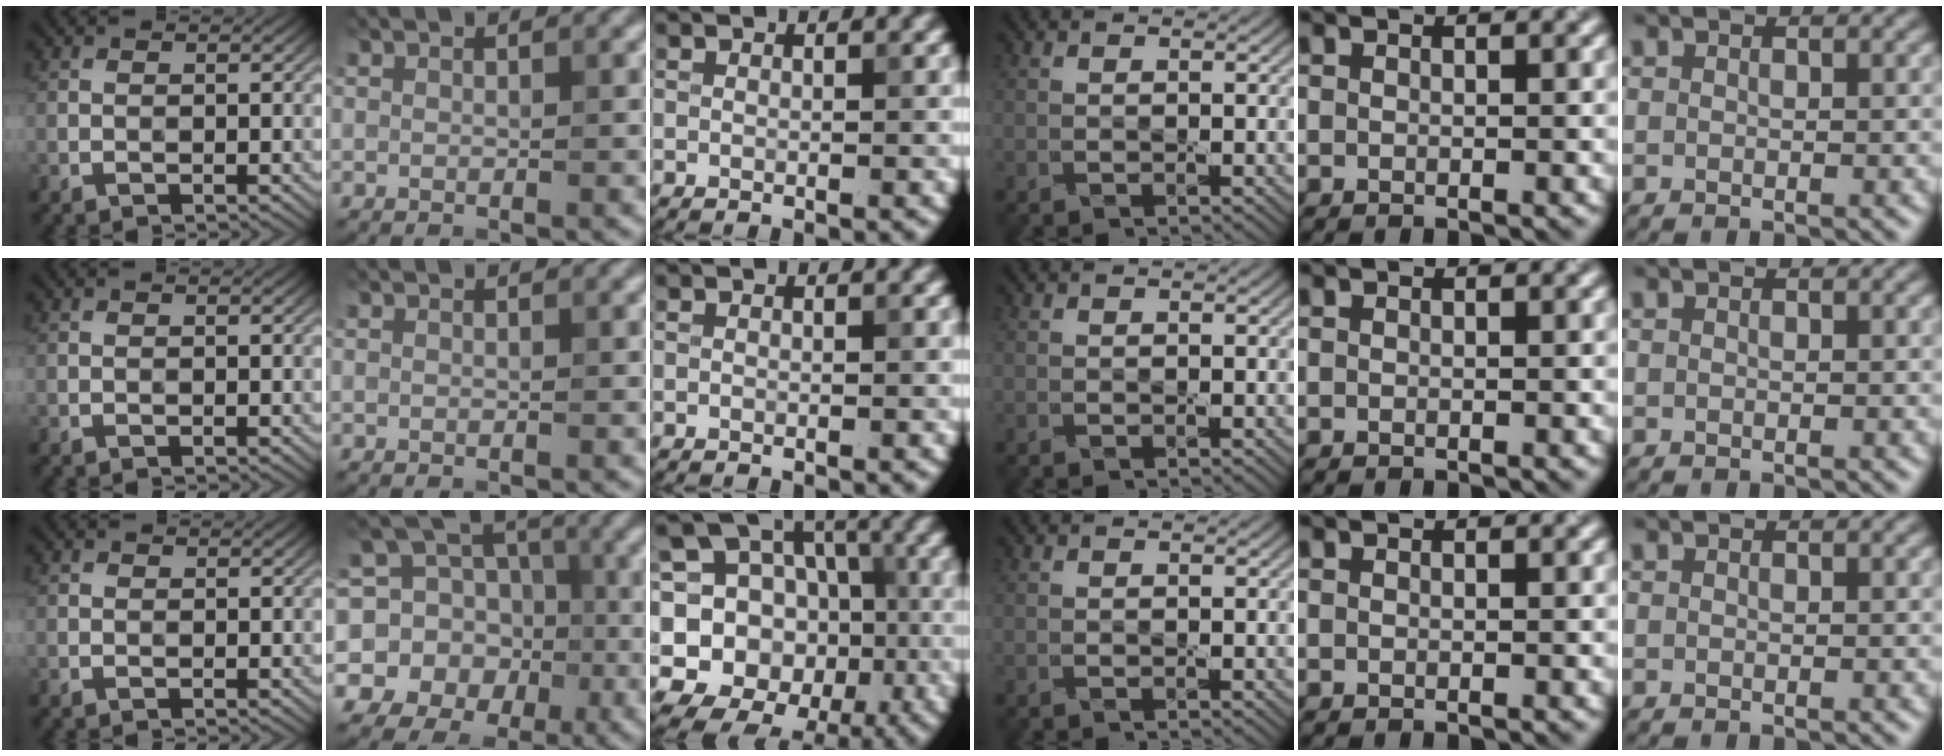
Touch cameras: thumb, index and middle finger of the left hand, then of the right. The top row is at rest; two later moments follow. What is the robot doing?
{"motion": "press", "object": "memory foam"}